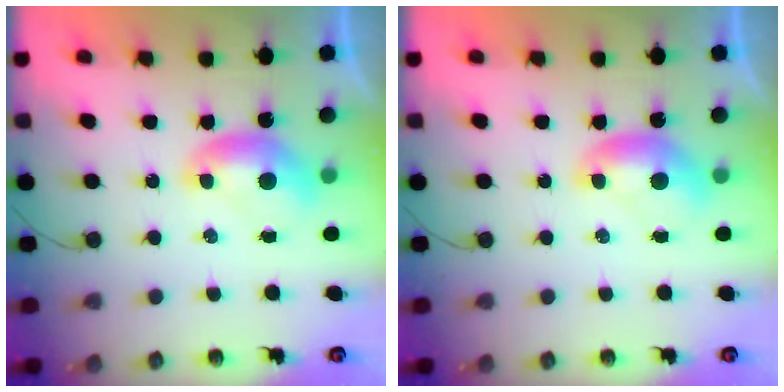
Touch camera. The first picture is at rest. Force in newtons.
{"total": 0.0}